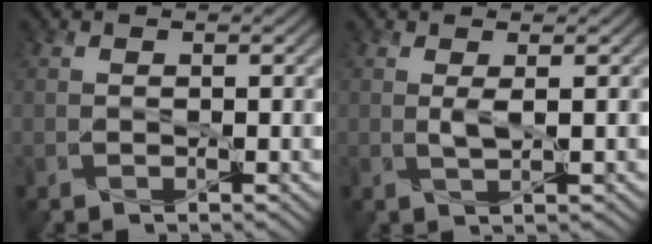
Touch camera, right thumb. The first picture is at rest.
{"total": 1.5, "force": [0.4, 0.1, 1.4], "torque": [-0.033, 0.002, 0.007]}